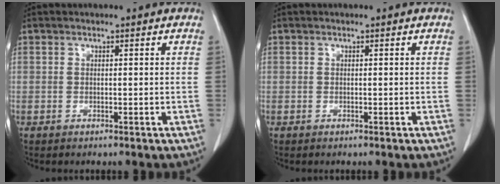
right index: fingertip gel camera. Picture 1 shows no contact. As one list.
[{"total": 0.0}]